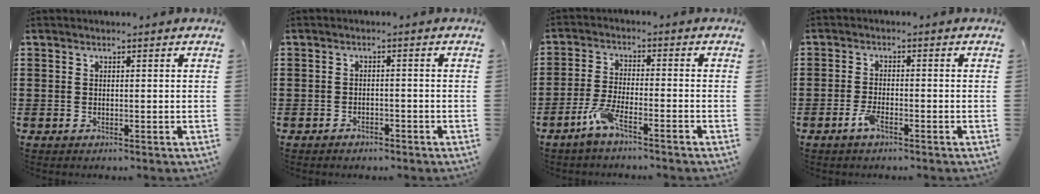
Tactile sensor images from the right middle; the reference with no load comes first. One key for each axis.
{"total": 1.4, "fx": -1.3, "fy": 0.3, "fz": 0.1, "tx": -0.006, "ty": 0.001, "tz": -0.029}
{"total": 5.2, "fx": -3.8, "fy": 0.6, "fz": 3.5, "tx": -0.084, "ty": -0.007, "tz": -0.075}
{"total": 2.9, "fx": -1.7, "fy": 0.7, "fz": 2.1, "tx": -0.059, "ty": -0.004, "tz": -0.039}